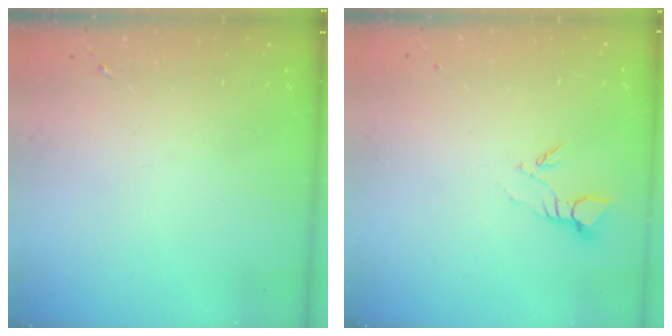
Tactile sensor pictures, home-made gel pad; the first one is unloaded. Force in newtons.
{"total": 3.7, "press": 3.7, "slide": 0.1}